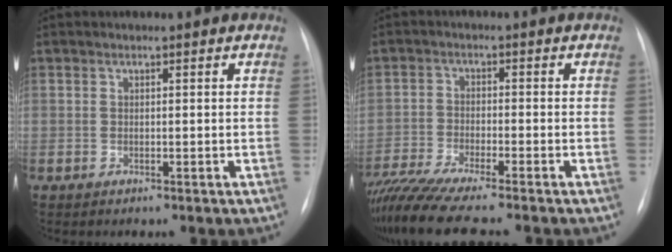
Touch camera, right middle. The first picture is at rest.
{"total": 12.6, "force": [-10.8, 0.1, 6.6], "torque": [-0.117, -0.025, -0.182]}